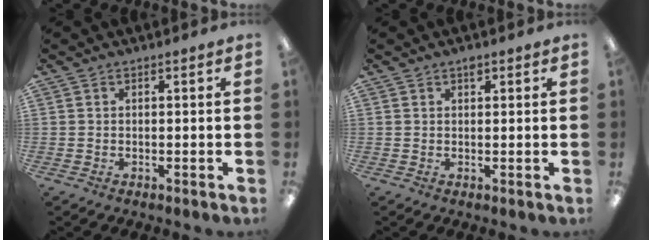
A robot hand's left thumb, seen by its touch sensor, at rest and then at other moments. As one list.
[{"total": 1.6, "force": [1.1, 0.8, 0.9], "torque": [-0.002, -0.005, 0.016]}]